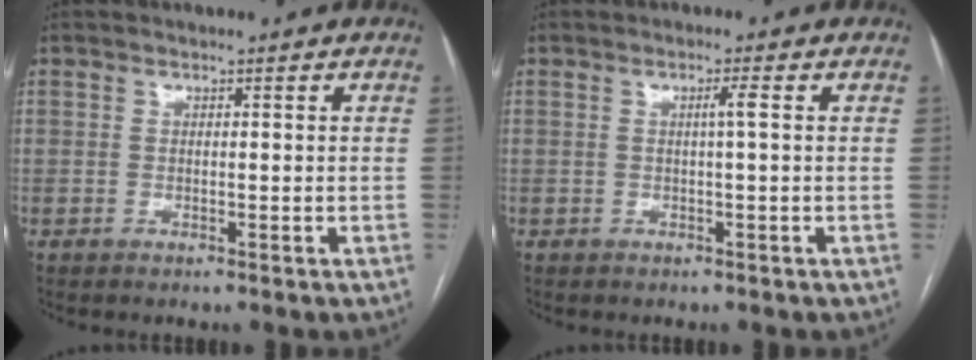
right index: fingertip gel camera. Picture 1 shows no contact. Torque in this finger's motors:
{"motor_torque": [0.14, 0.09, 0.01, 0.03]}